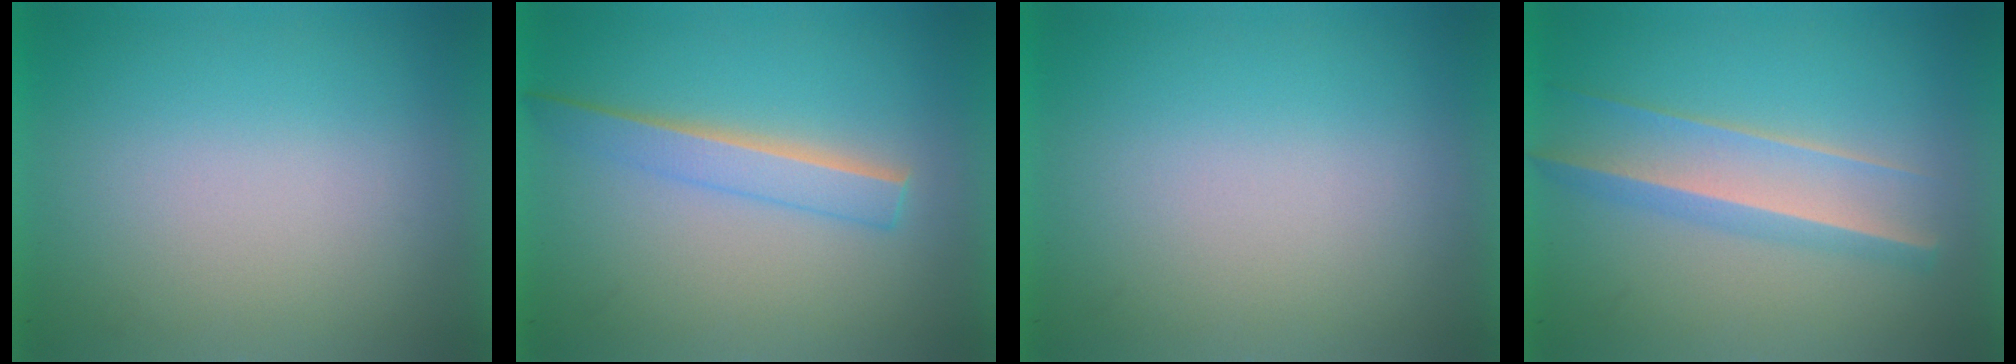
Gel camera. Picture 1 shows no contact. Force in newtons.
{"total": 2.1}
{"total": 0.0}
{"total": 9.1}